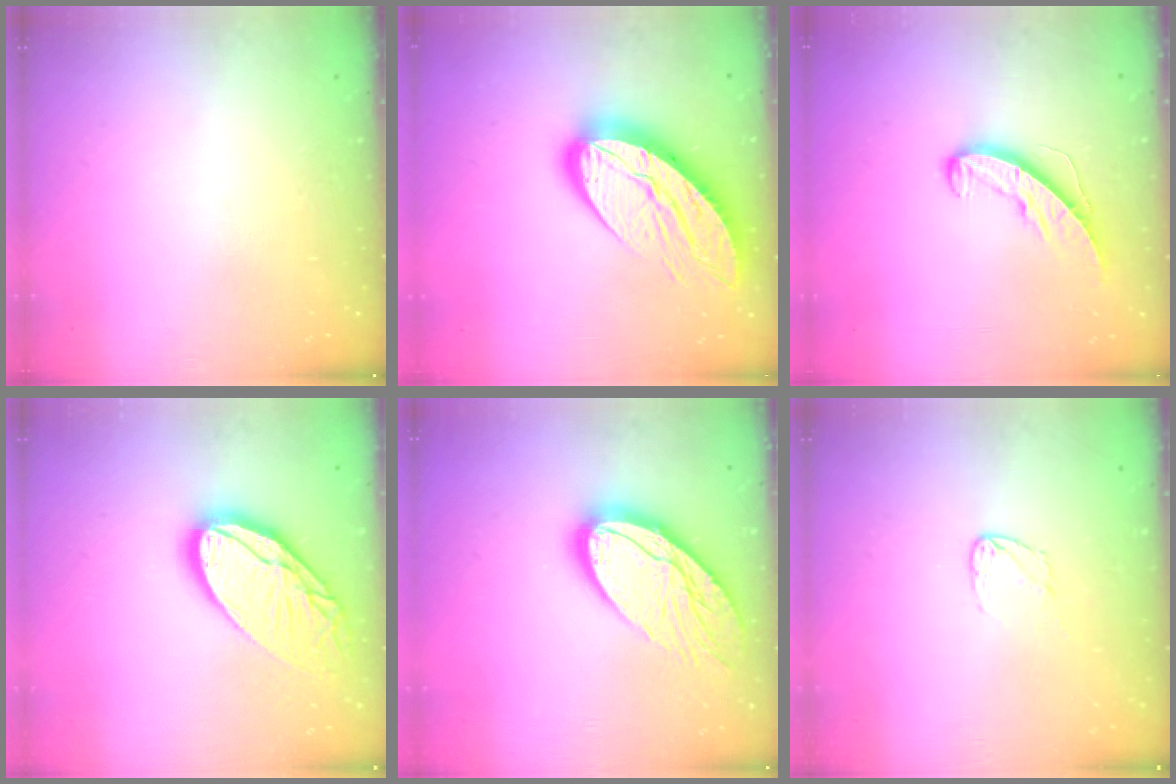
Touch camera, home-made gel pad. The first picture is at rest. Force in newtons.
{"total": 16.8, "press": 16.7, "slide": 1.5}
{"total": 8.5, "press": 8.4, "slide": 0.8}
{"total": 18.6, "press": 18.5, "slide": 1.9}
{"total": 19.1, "press": 19.1, "slide": 1.4}
{"total": 4.8, "press": 4.8, "slide": 0.4}